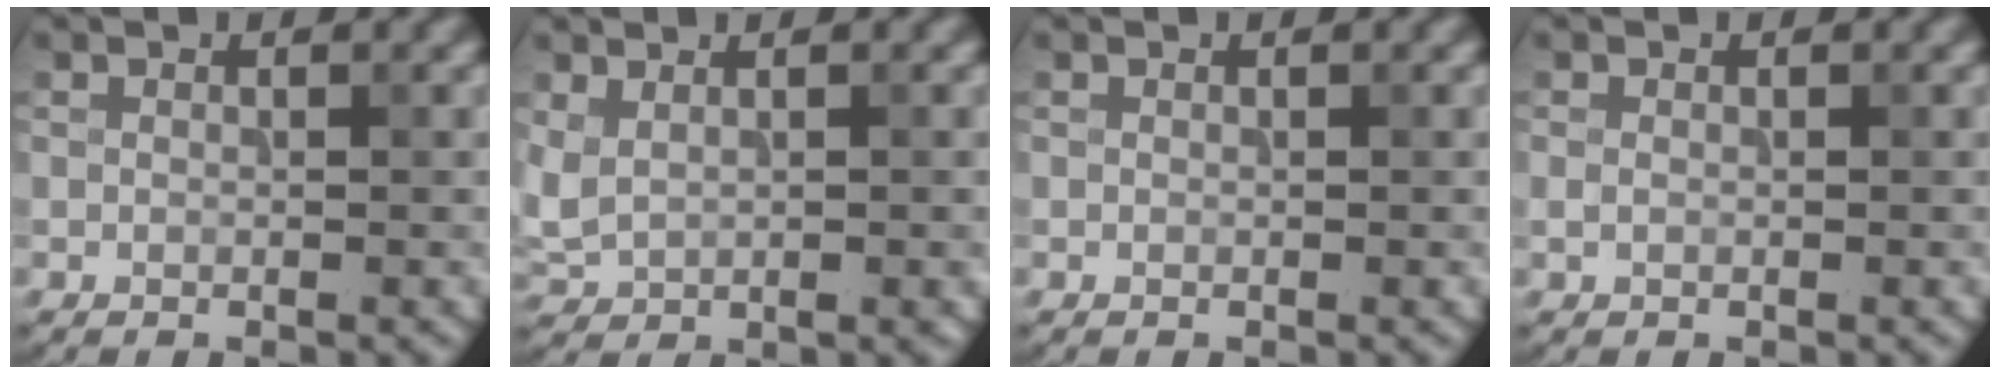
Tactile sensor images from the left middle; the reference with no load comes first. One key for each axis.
{"total": 2.2, "fx": 0.7, "fy": 1.3, "fz": 1.7, "tx": -0.041, "ty": -0.005, "tz": 0.024}
{"total": 0.0}
{"total": 0.7, "fx": -0.1, "fy": 0.5, "fz": 0.5, "tx": -0.010, "ty": -0.002, "tz": -0.001}